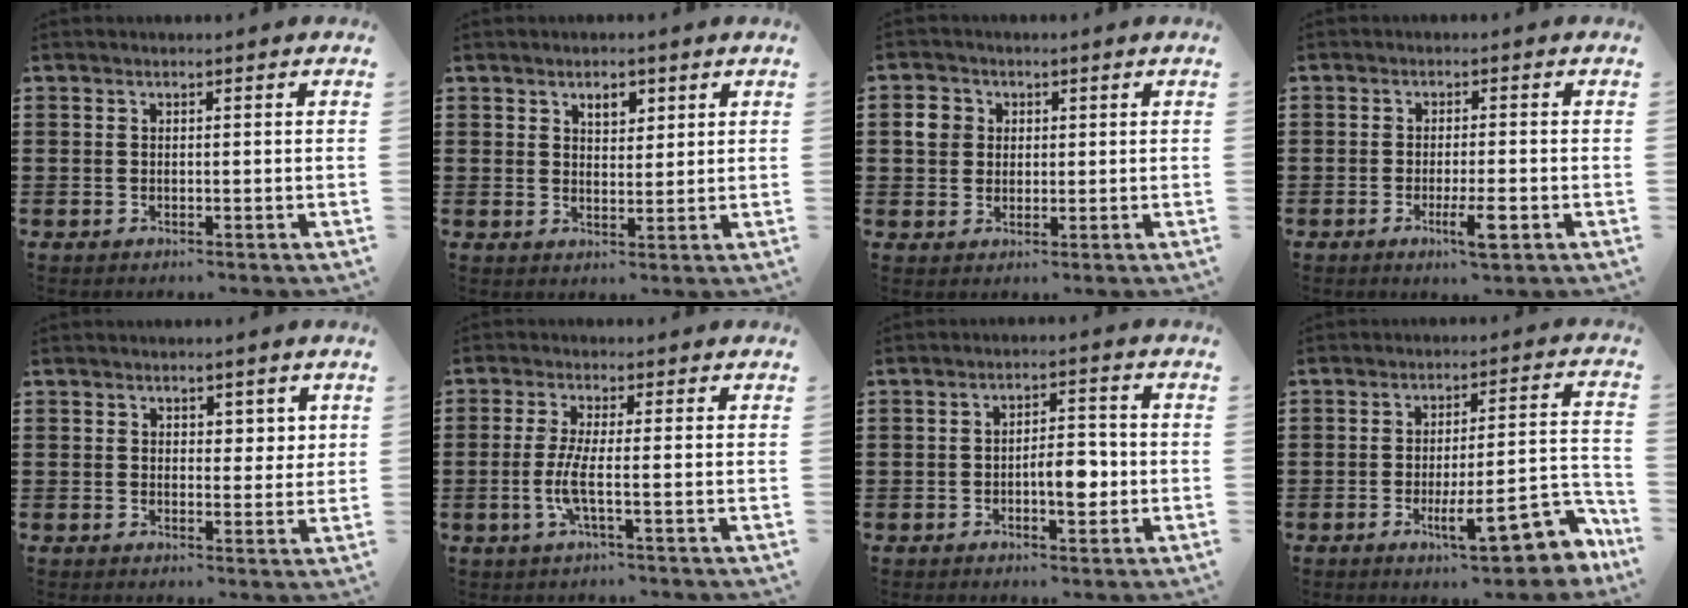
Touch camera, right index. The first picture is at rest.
{"total": 2.9, "force": [1.9, 1.6, 1.5], "torque": [-0.020, -0.001, 0.030]}
{"total": 3.2, "force": [0.6, 3.0, 1.0], "torque": [-0.033, 0.010, 0.008]}
{"total": 4.6, "force": [-1.9, 0.4, 4.2], "torque": [-0.080, -0.017, -0.033]}
{"total": 2.4, "force": [1.6, 1.7, 0.6], "torque": [-0.002, 0.003, 0.027]}
{"total": 4.8, "force": [-1.1, 0.1, 4.7], "torque": [-0.112, -0.017, -0.031]}
{"total": 4.8, "force": [-1.2, 1.9, 4.3], "torque": [-0.058, -0.001, -0.025]}
{"total": 11.9, "force": [-5.8, 3.2, 9.9], "torque": [-0.126, 0.004, -0.098]}